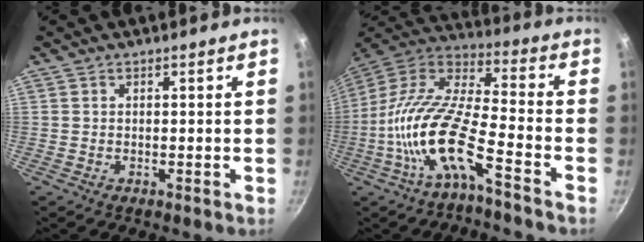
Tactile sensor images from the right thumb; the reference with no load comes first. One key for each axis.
{"total": 15.9, "fx": -7.1, "fy": 4.2, "fz": 13.6, "tx": -0.261, "ty": 0.058, "tz": -0.151}